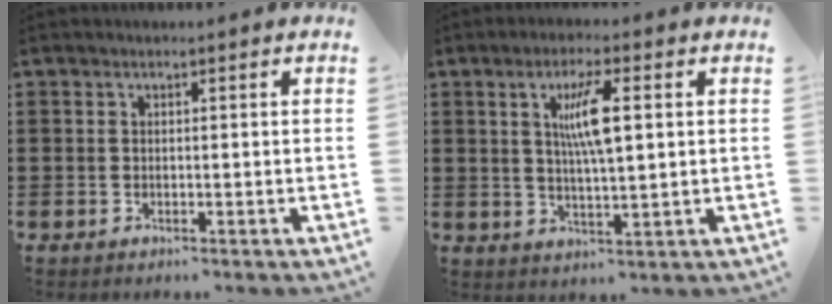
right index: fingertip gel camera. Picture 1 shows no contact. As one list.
[{"total": 6.7, "force": [1.6, 1.4, 6.3], "torque": [-0.125, 0.006, 0.024]}]